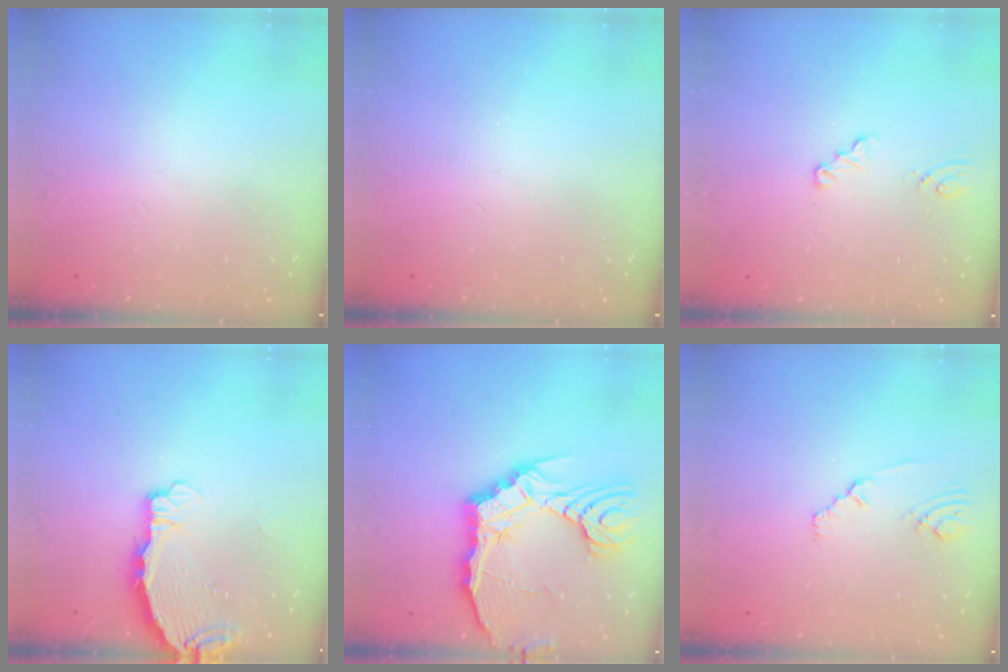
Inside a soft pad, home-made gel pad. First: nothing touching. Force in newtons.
{"total": 0.0}
{"total": 2.1, "press": 2.1, "slide": 0.2}
{"total": 3.8, "press": 3.8, "slide": 0.5}
{"total": 18.5, "press": 18.3, "slide": 2.5}
{"total": 1.7, "press": 1.7, "slide": 0.4}